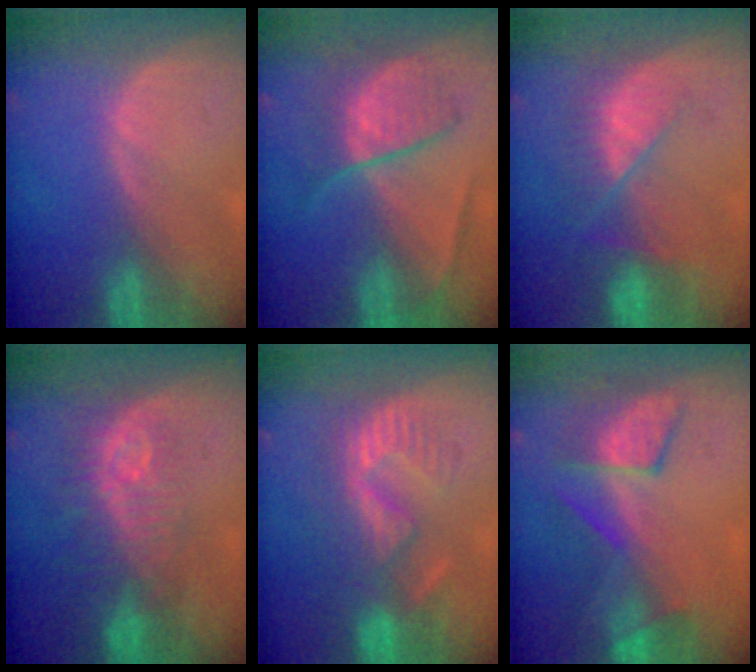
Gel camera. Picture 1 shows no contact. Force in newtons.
{"total": 6.7, "press": 6.5, "slide": 1.4}
{"total": 7.5, "press": 6.8, "slide": 3.2}
{"total": 9.7, "press": 8.7, "slide": 4.4}
{"total": 8.7, "press": 8.2, "slide": 2.8}
{"total": 8.0, "press": 7.5, "slide": 2.7}